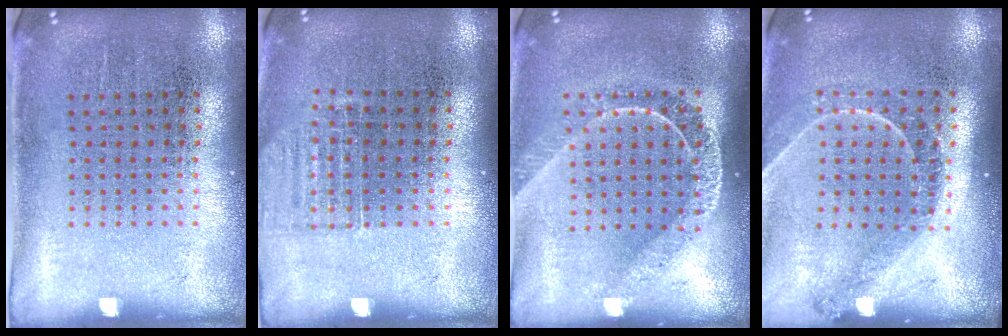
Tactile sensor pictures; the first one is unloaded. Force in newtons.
{"total": 0.9, "press": 0.9, "slide": 0.1}
{"total": 1.8, "press": 1.4, "slide": 1.0}
{"total": 1.2, "press": 1.2, "slide": 0.2}